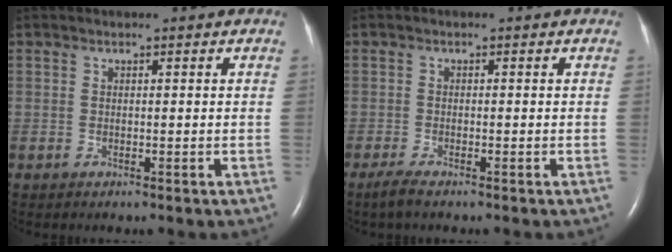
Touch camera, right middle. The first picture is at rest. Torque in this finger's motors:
{"motor_torque": [0.24, -0.22, -0.01, 0.01]}